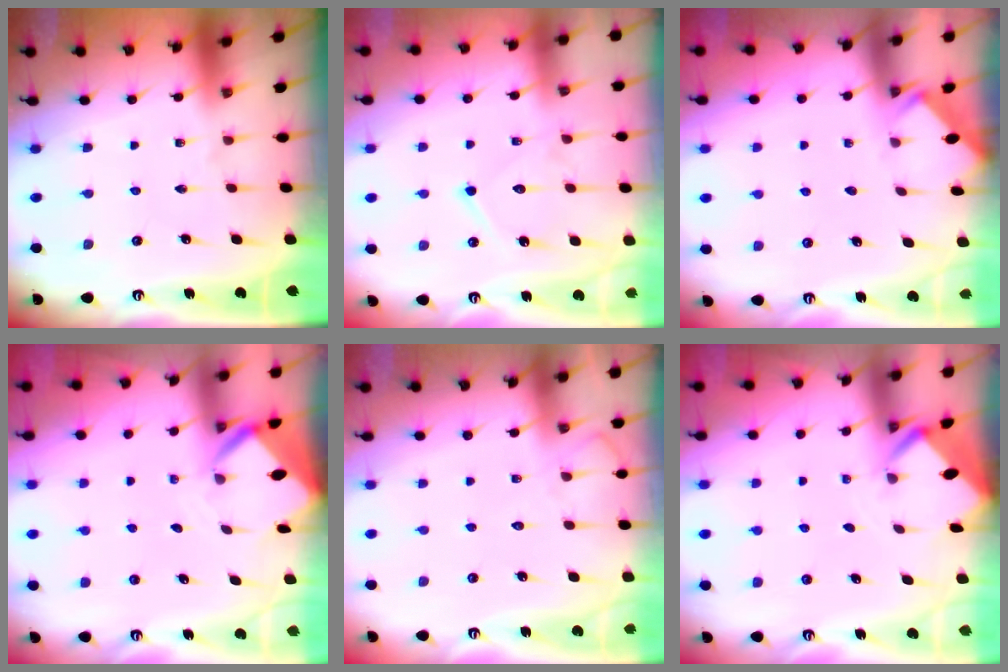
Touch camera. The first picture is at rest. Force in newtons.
{"total": 11.7, "press": 11.7, "slide": 1.0}
{"total": 1.7, "press": 1.7, "slide": 0.2}
{"total": 3.0, "press": 3.0, "slide": 0.1}
{"total": 8.2, "press": 8.1, "slide": 1.0}
{"total": 2.2, "press": 2.2, "slide": 0.2}